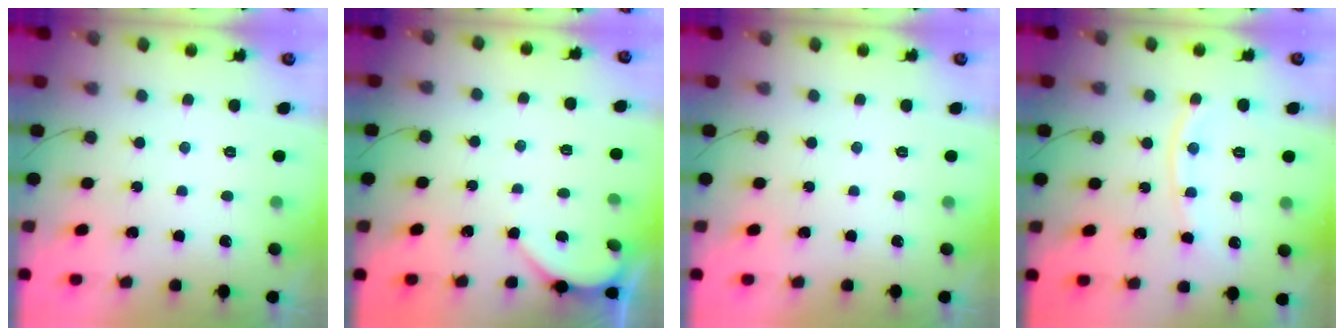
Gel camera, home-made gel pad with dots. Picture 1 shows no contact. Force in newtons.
{"total": 3.0, "press": 3.0, "slide": 0.2}
{"total": 0.0}
{"total": 8.7, "press": 8.6, "slide": 1.2}